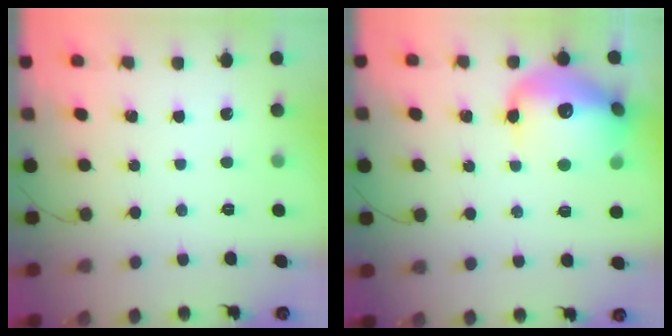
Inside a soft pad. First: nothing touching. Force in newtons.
{"total": 18.7, "press": 18.5, "slide": 2.3}